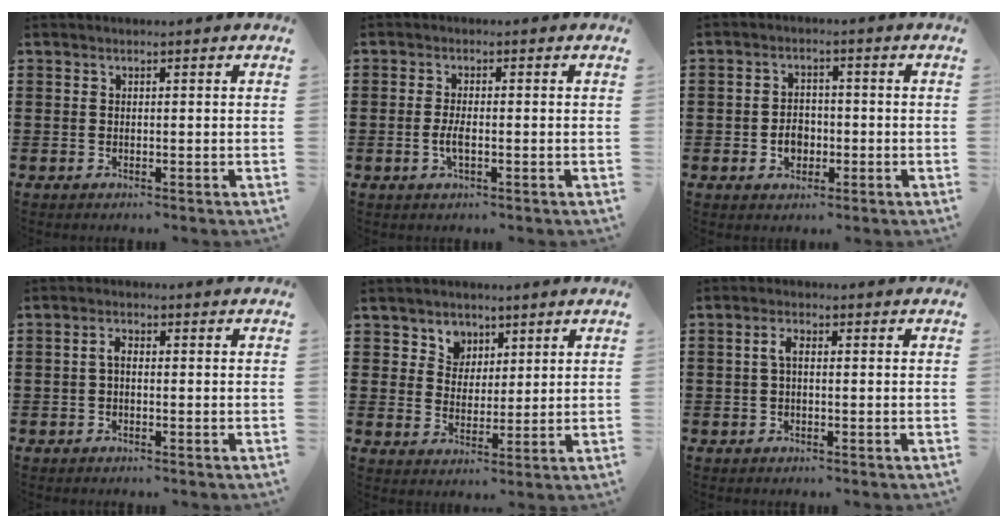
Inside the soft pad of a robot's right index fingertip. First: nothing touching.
{"total": 2.6, "force": [-0.7, 0.7, 2.4], "torque": [-0.051, -0.003, -0.015]}
{"total": 3.5, "force": [-1.0, 2.7, 2.0], "torque": [-0.034, 0.001, -0.021]}
{"total": 1.6, "force": [-0.4, 0.6, 1.4], "torque": [-0.036, -0.001, -0.010]}
{"total": 4.2, "force": [2.4, 3.4, 0.1], "torque": [-0.024, 0.009, 0.043]}
{"total": 2.1, "force": [0.0, 0.8, 2.0], "torque": [-0.046, 0.001, -0.004]}